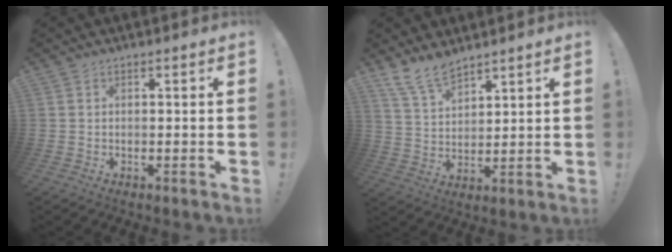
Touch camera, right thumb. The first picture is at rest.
{"total": 9.5, "force": [8.1, 3.7, 3.6], "torque": [-0.070, -0.051, 0.157]}